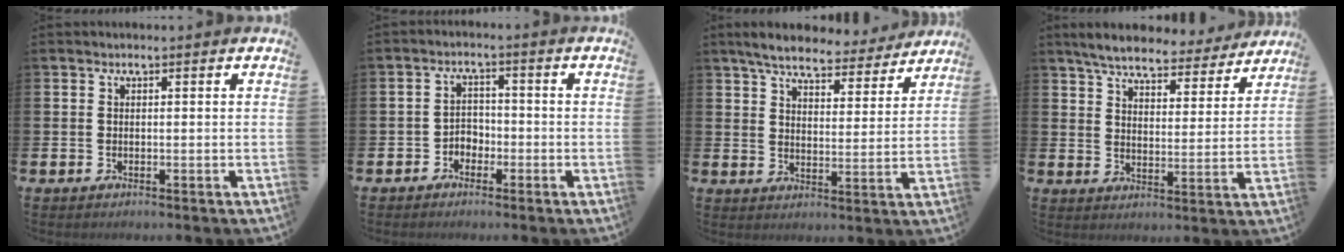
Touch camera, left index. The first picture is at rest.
{"total": 2.6, "force": [-1.8, 1.8, 0.5], "torque": [-0.020, 0.009, -0.041]}
{"total": 6.6, "force": [6.2, 1.3, 1.8], "torque": [-0.057, -0.032, 0.108]}
{"total": 6.4, "force": [6.1, 1.1, 1.6], "torque": [-0.054, -0.034, 0.105]}